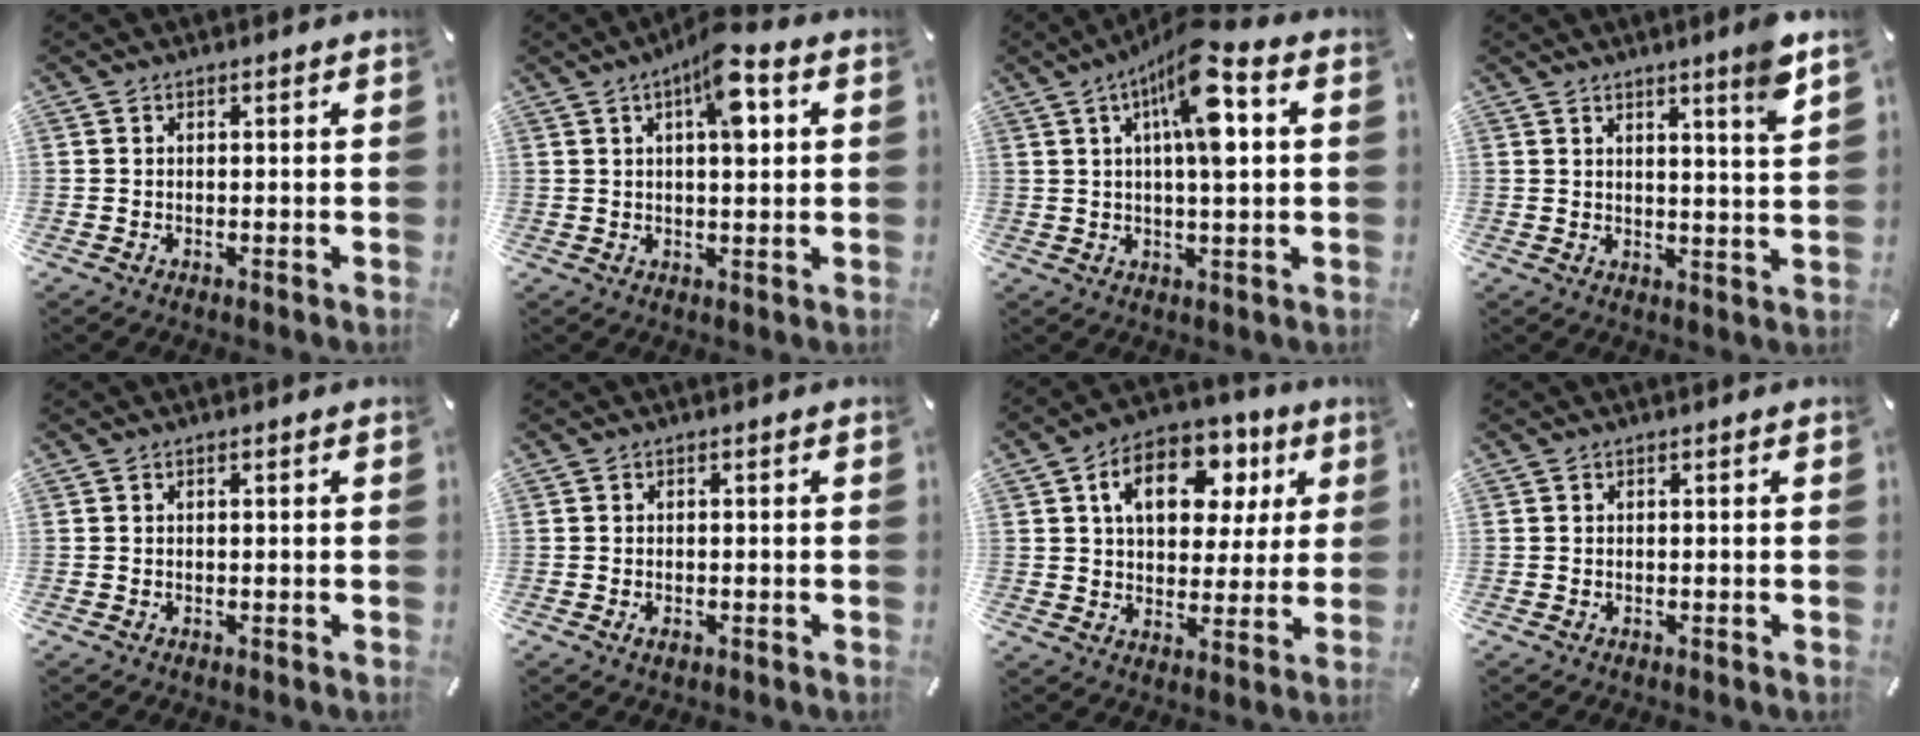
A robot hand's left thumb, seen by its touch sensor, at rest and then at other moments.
{"total": 8.4, "force": [2.9, 3.0, 7.3], "torque": [-0.104, -0.006, 0.042]}
{"total": 12.9, "force": [3.8, 3.3, 11.9], "torque": [-0.213, -0.003, 0.061]}
{"total": 8.0, "force": [5.7, -0.4, 5.5], "torque": [-0.088, -0.038, 0.091]}
{"total": 0.0}
{"total": 1.3, "force": [-0.5, 0.8, 1.0], "torque": [-0.017, 0.000, -0.009]}
{"total": 14.8, "force": [5.7, 10.0, 9.3], "torque": [-0.142, -0.006, 0.099]}
{"total": 0.0}